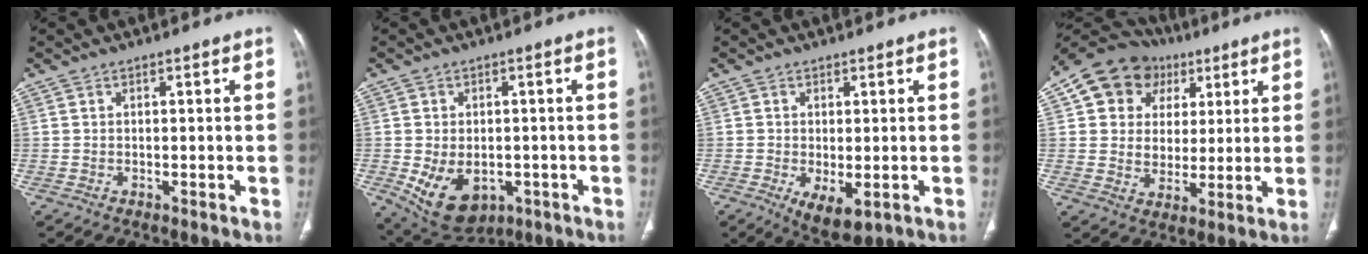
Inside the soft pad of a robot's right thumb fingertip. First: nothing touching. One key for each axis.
{"total": 11.2, "fx": -3.4, "fy": 7.8, "fz": 7.3, "tx": -0.108, "ty": 0.003, "tz": -0.029}
{"total": 6.3, "fx": -1.9, "fy": 2.9, "fz": 5.3, "tx": -0.086, "ty": -0.017, "tz": -0.018}
{"total": 15.0, "fx": 5.3, "fy": 12.9, "fz": 5.4, "tx": -0.058, "ty": 0.015, "tz": 0.094}